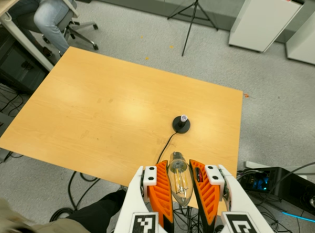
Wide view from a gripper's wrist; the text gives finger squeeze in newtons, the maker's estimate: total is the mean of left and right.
{"total": 20.1, "left": 21.8, "right": 18.5}